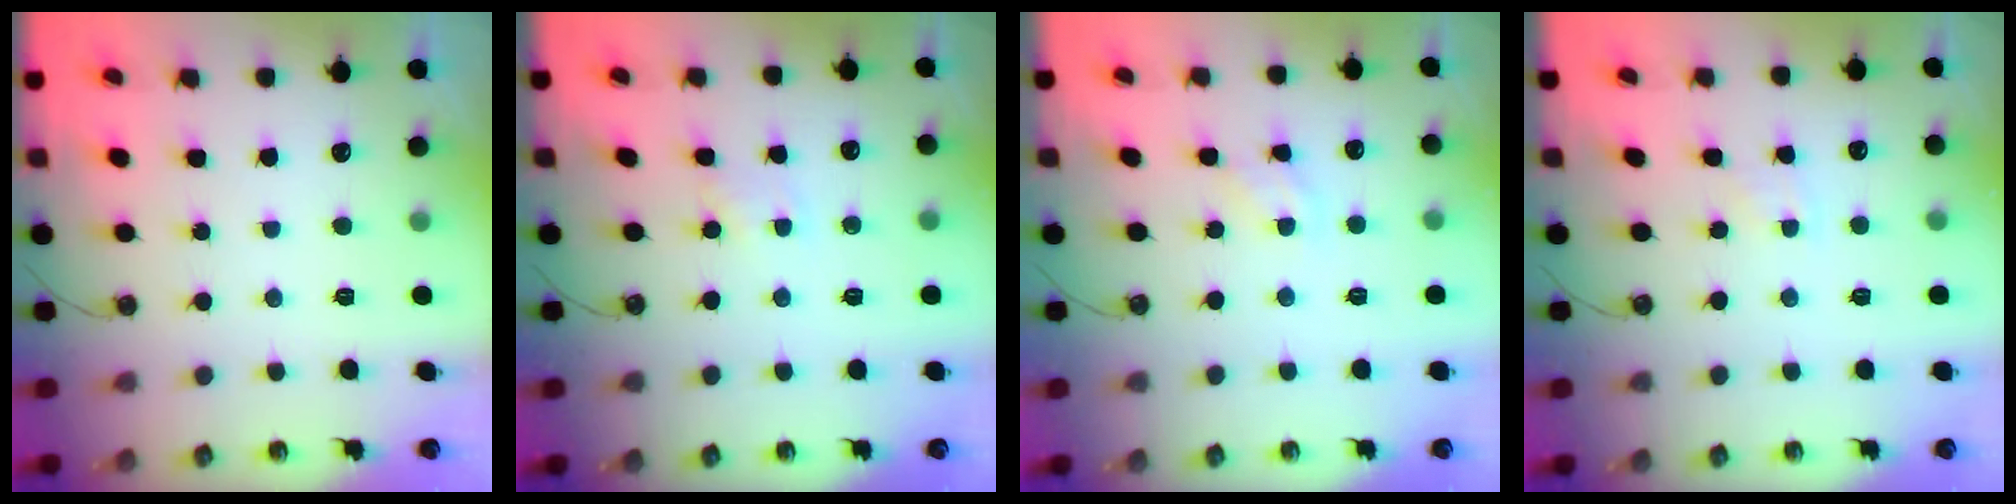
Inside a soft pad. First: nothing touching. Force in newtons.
{"total": 1.3, "press": 1.3, "slide": 0.2}
{"total": 3.4, "press": 3.4, "slide": 0.3}
{"total": 2.7, "press": 2.7, "slide": 0.4}